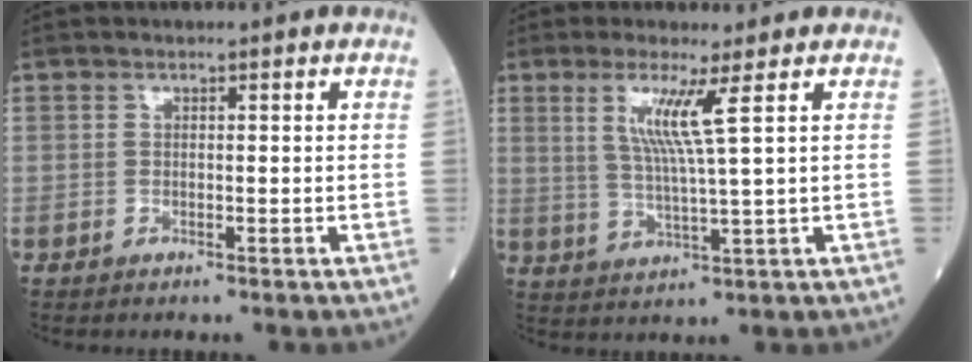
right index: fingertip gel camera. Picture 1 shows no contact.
{"total": 6.2, "force": [2.4, -1.2, 5.6], "torque": [-0.112, -0.009, 0.050]}